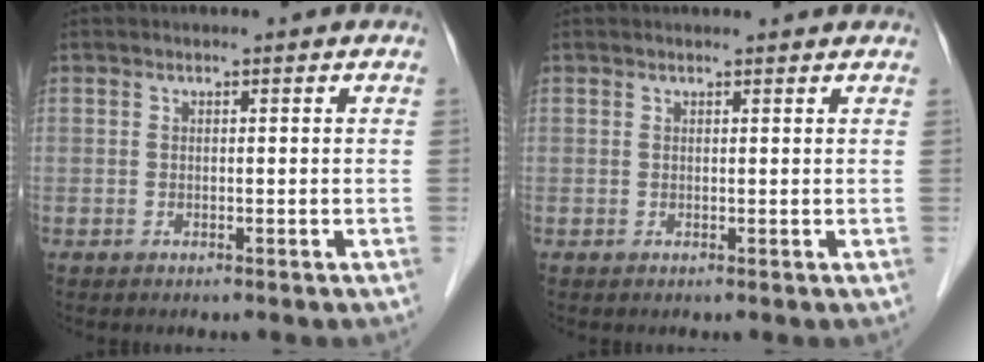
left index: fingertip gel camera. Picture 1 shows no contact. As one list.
[{"total": 2.4, "force": [2.4, 0.3, 0.4], "torque": [-0.012, 0.008, 0.022]}]